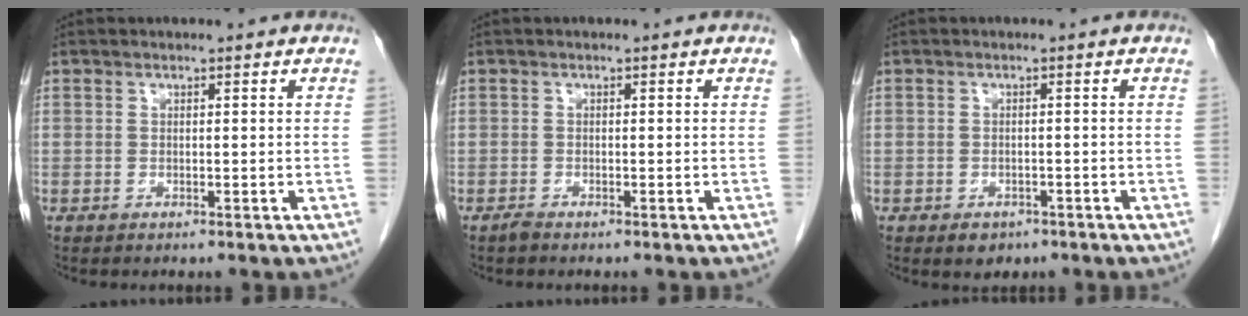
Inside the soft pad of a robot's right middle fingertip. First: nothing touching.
{"total": 0.7, "force": [-0.6, 0.0, 0.2], "torque": [-0.010, -0.002, -0.013]}
{"total": 2.5, "force": [-1.7, 1.6, 1.1], "torque": [-0.017, -0.001, -0.013]}